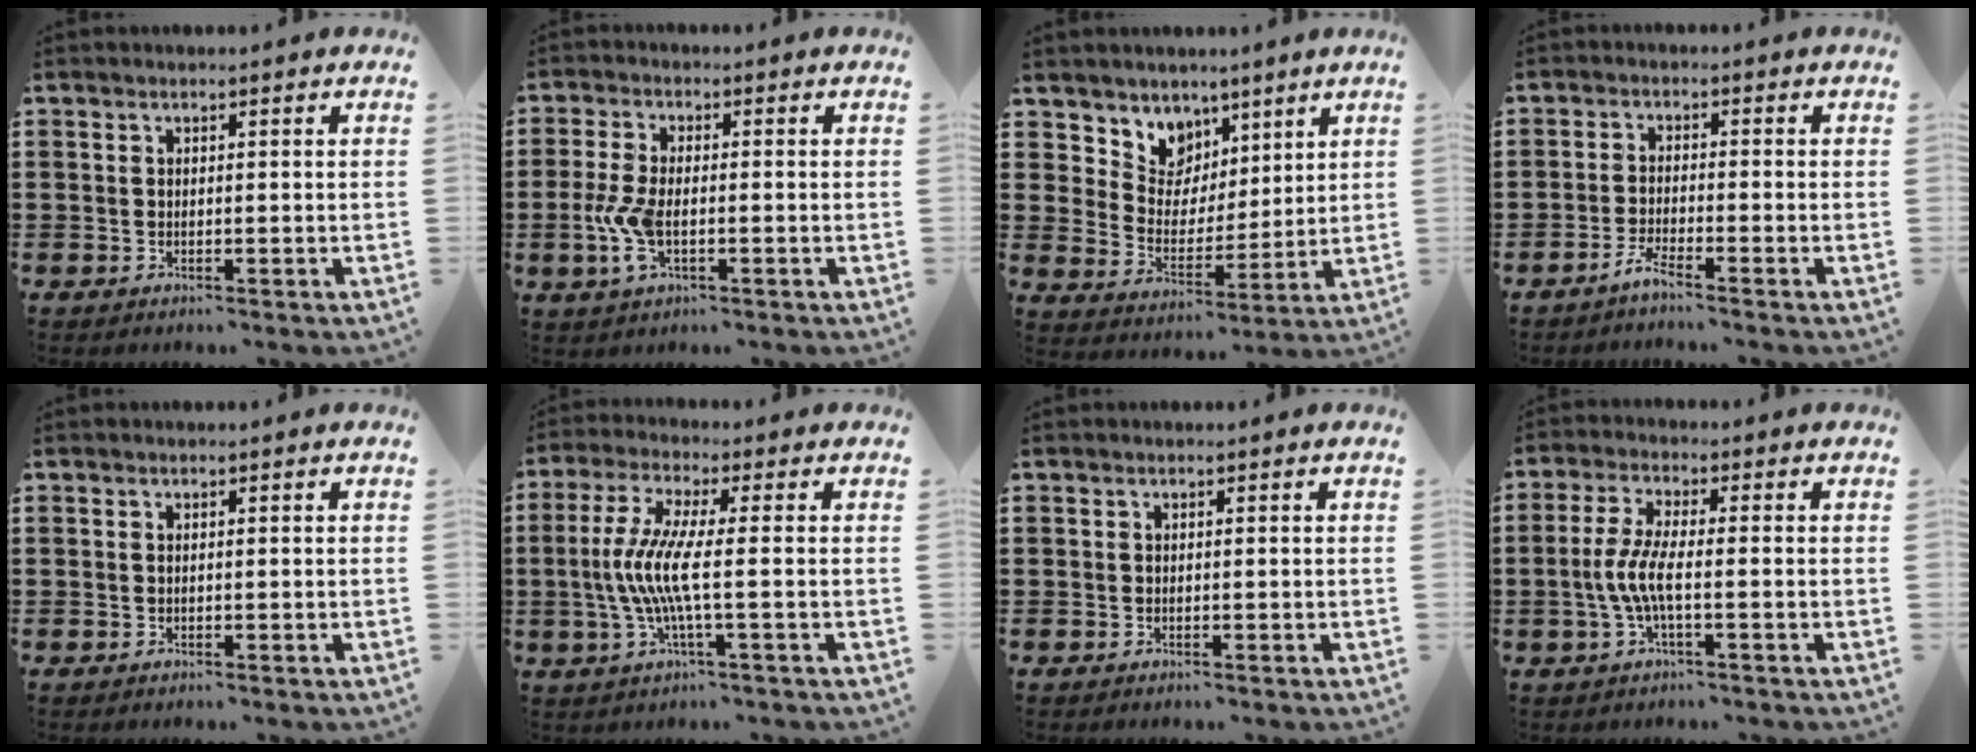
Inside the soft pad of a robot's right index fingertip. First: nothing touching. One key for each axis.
{"total": 5.8, "fx": -1.2, "fy": 2.5, "fz": 5.1, "tx": -0.122, "ty": -0.006, "tz": -0.029}
{"total": 6.4, "fx": 4.3, "fy": 4.7, "fz": -0.7, "tx": -0.035, "ty": -0.037, "tz": 0.079}
{"total": 2.3, "fx": -2.1, "fy": -0.2, "fz": 0.9, "tx": -0.030, "ty": -0.002, "tz": -0.045}
{"total": 0.0}
{"total": 7.8, "fx": -1.1, "fy": 0.6, "fz": 7.7, "tx": -0.179, "ty": -0.022, "tz": -0.033}
{"total": 0.0}
{"total": 5.6, "fx": -1.4, "fy": 1.1, "fz": 5.3, "tx": -0.129, "ty": -0.012, "tz": -0.036}